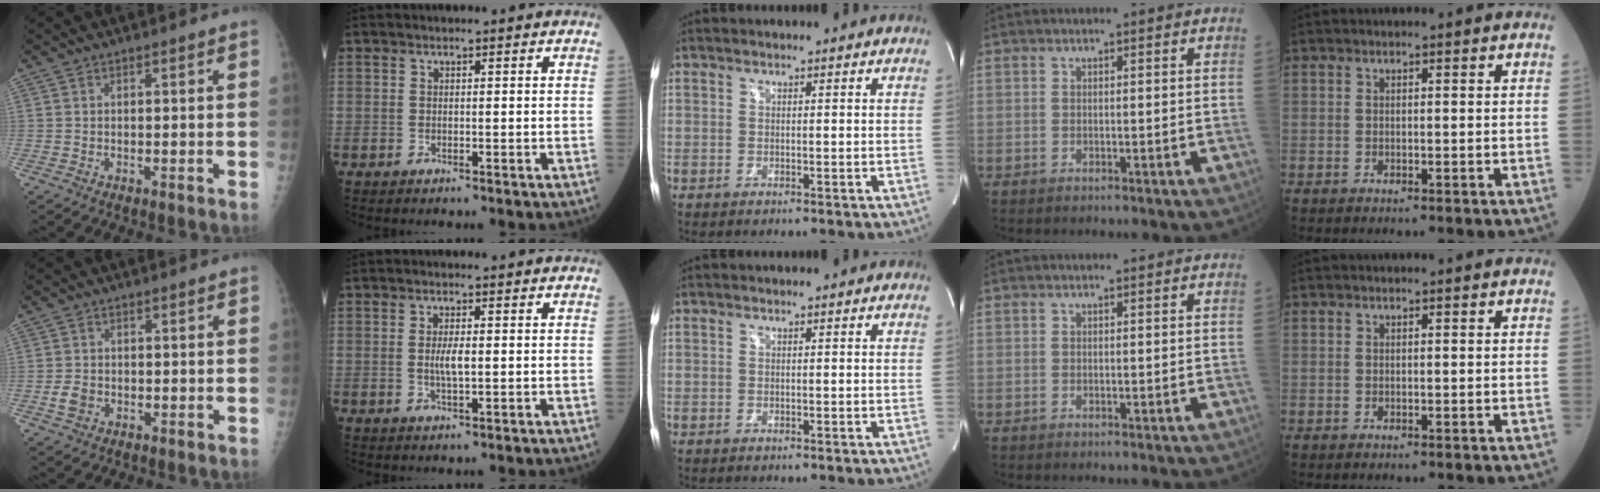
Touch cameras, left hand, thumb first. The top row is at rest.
{"thumb": {"total": 2.8, "force": [-0.8, 2.2, 1.5], "torque": [-0.025, 0.002, -0.013]}, "index": {"total": 2.6, "force": [0.0, 0.5, 2.6], "torque": [-0.054, -0.002, 0.001]}}